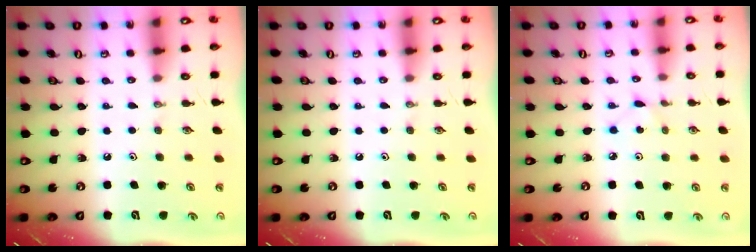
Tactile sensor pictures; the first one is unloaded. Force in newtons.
{"total": 0.0}
{"total": 2.3, "press": 2.3, "slide": 0.3}